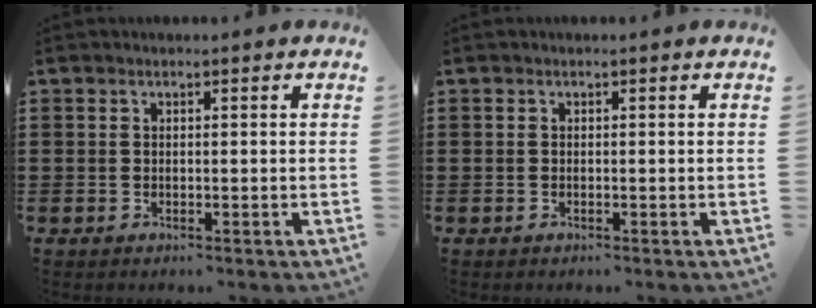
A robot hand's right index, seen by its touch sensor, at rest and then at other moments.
{"total": 0.0}